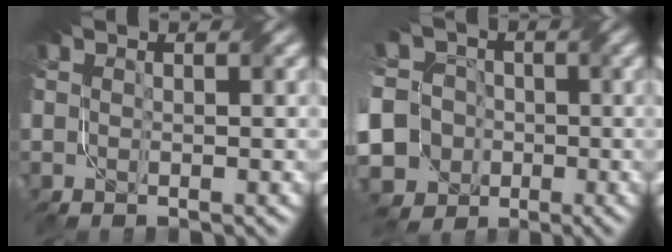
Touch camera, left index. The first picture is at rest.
{"total": 14.3, "force": [-4.2, 12.5, 5.6], "torque": [-0.155, -0.003, -0.105]}